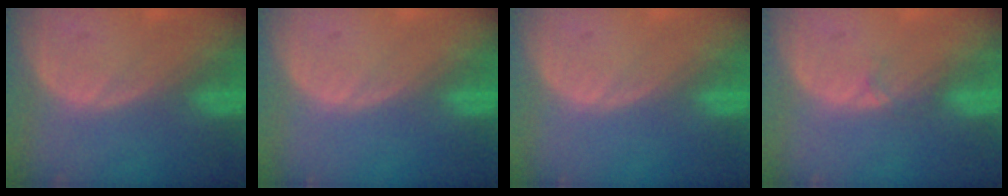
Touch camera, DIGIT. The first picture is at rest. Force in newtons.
{"total": 0.0}
{"total": 0.0}
{"total": 0.9, "press": 0.8, "slide": 0.2}